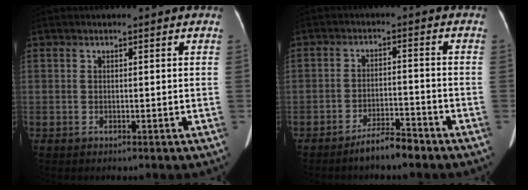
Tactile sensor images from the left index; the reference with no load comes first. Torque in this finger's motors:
{"motor_torque": [0.56, 0.57, 0.02, 0.01]}